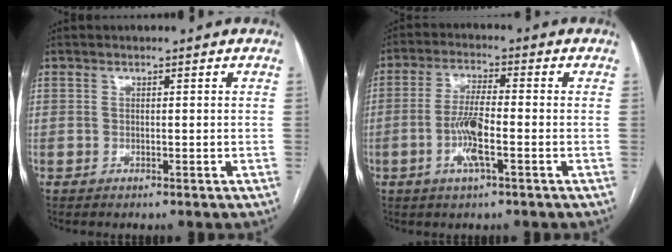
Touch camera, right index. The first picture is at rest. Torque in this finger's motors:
{"motor_torque": [1.14, -0.18, 0.45, 0.17]}